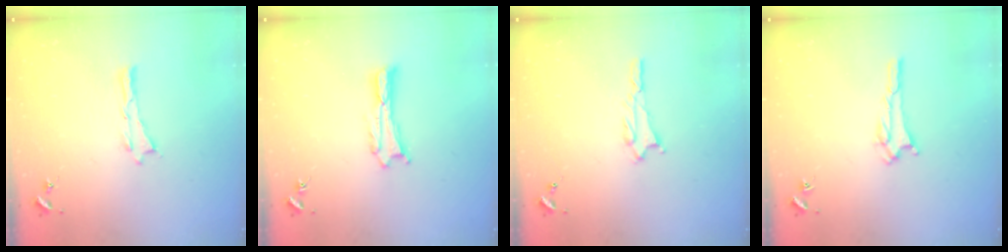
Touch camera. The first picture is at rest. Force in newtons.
{"total": 0.5, "press": 0.5, "slide": 0.2}
{"total": 1.8, "press": 1.8, "slide": 0.2}
{"total": 1.8, "press": 1.8, "slide": 0.2}